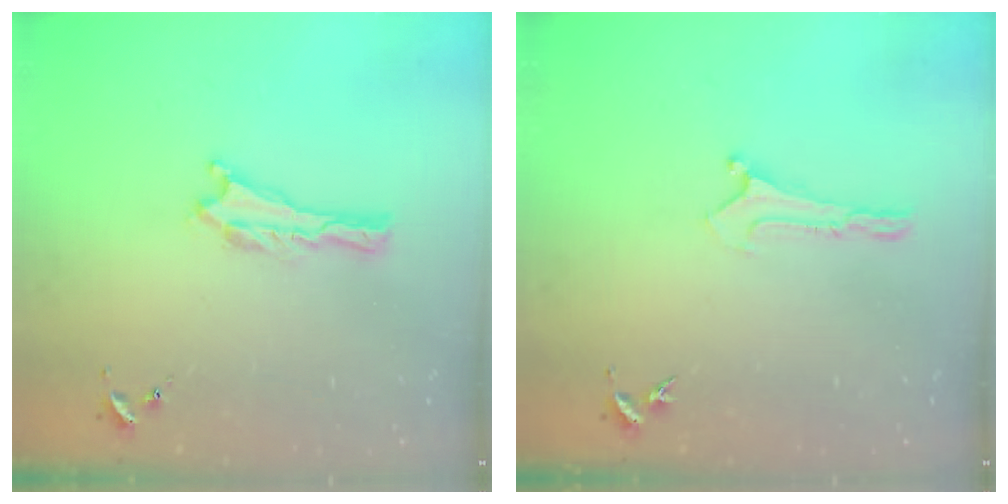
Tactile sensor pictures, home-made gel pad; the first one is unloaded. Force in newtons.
{"total": 0.0}